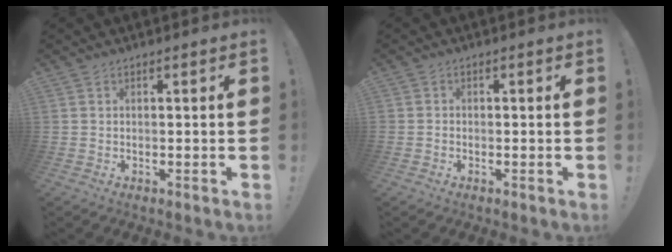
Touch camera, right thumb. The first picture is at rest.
{"total": 1.3, "force": [-0.8, 1.0, 0.1], "torque": [-0.003, 0.006, -0.014]}